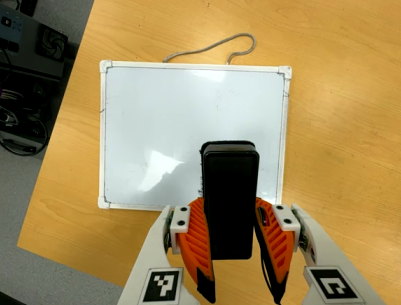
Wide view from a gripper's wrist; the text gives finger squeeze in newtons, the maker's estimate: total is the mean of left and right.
{"total": 7.7, "left": 6.7, "right": 8.8}